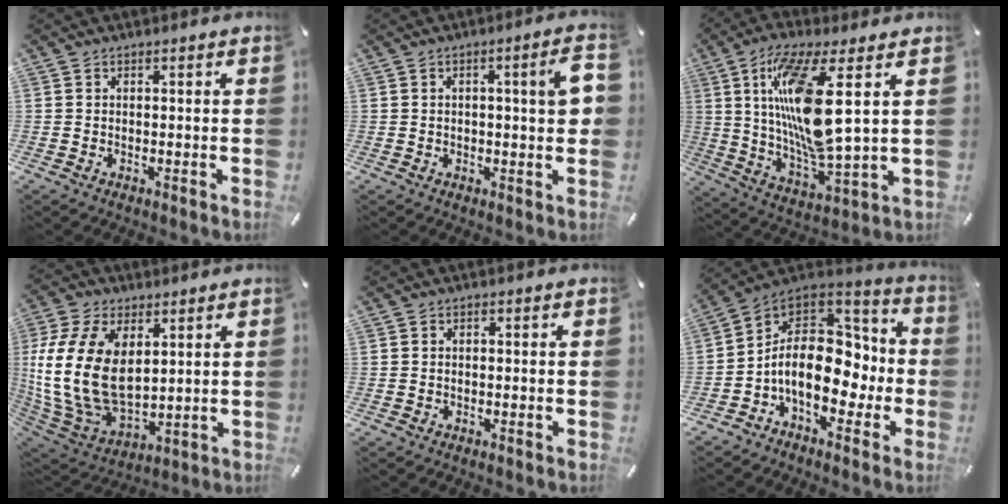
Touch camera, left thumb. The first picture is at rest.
{"total": 6.7, "force": [1.0, 1.7, 6.4], "torque": [-0.083, -0.005, 0.010]}
{"total": 18.3, "force": [5.2, 4.7, 16.9], "torque": [-0.352, -0.024, 0.072]}
{"total": 18.1, "force": [3.2, 12.5, 12.7], "torque": [-0.294, -0.015, 0.060]}
{"total": 0.7, "force": [-0.2, 0.6, 0.4], "torque": [-0.010, 0.002, -0.004]}
{"total": 17.0, "force": [-3.1, 11.9, 11.7], "torque": [-0.203, 0.001, -0.047]}